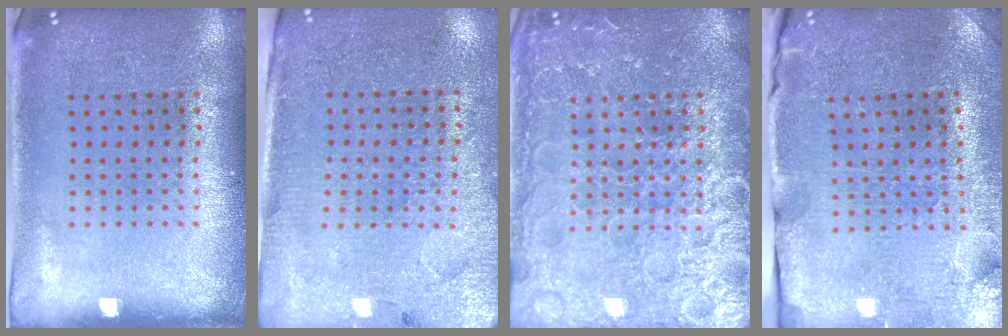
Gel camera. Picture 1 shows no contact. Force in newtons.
{"total": 3.0, "press": 2.8, "slide": 0.9}
{"total": 6.9, "press": 6.9, "slide": 0.8}
{"total": 3.7, "press": 3.6, "slide": 0.4}